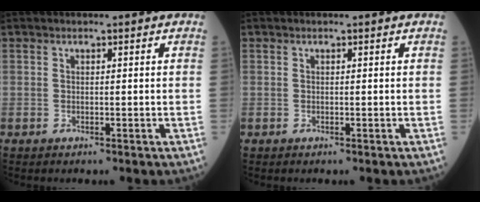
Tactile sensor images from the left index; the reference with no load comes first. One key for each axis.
{"total": 0.0}